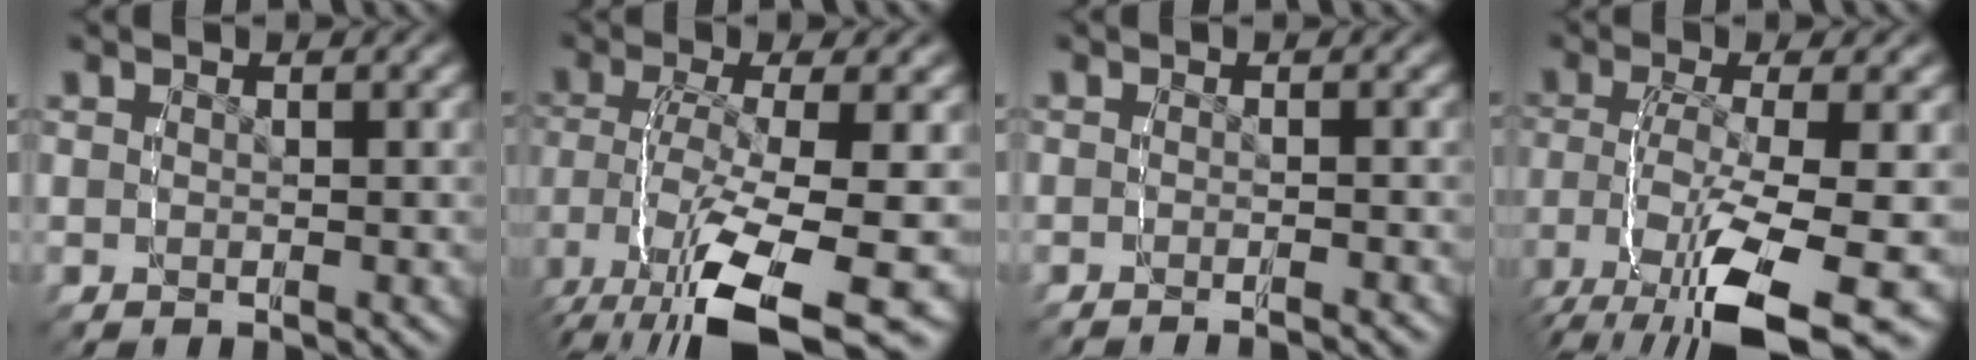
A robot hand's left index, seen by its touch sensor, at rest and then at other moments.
{"total": 8.1, "force": [-4.0, 2.3, 6.6], "torque": [-0.112, -0.020, -0.046]}
{"total": 2.0, "force": [-1.9, 0.1, 0.6], "torque": [-0.011, -0.002, -0.030]}
{"total": 7.9, "force": [-3.2, 2.7, 6.7], "torque": [-0.119, -0.017, -0.035]}